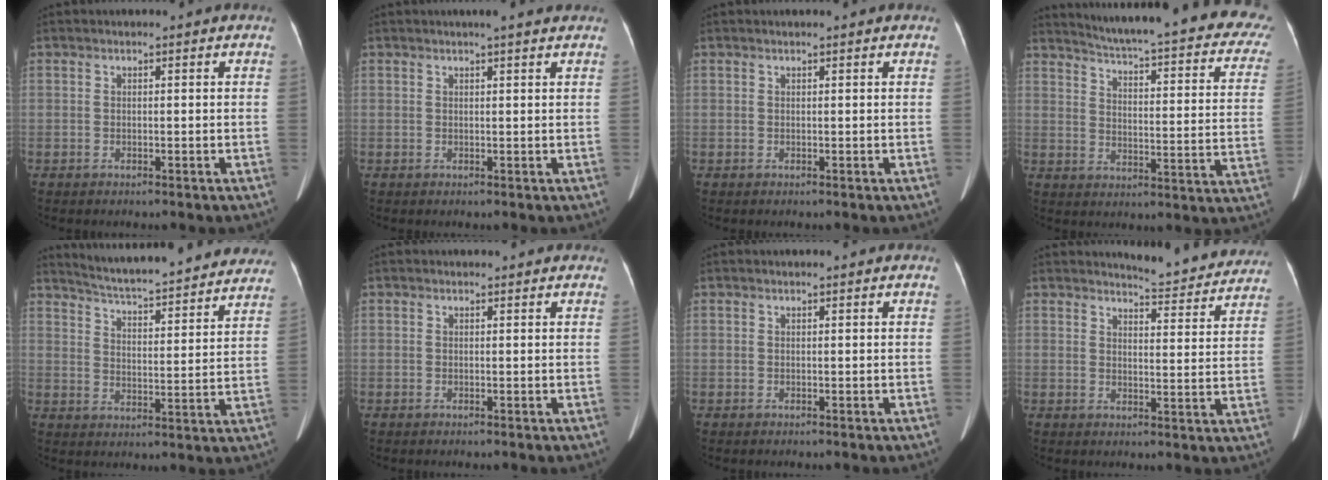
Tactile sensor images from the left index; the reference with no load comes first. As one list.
[{"total": 3.8, "force": [3.2, 0.1, 2.0], "torque": [-0.027, 0.013, 0.037]}, {"total": 1.2, "force": [1.0, 0.1, 0.5], "torque": [-0.009, 0.020, 0.014]}, {"total": 26.7, "force": [22.2, 4.3, 14.2], "torque": [-0.195, -0.052, 0.254]}, {"total": 26.5, "force": [24.4, 3.6, 9.7], "torque": [-0.151, -0.037, 0.310]}, {"total": 1.8, "force": [1.6, 0.7, 0.5], "torque": [-0.010, 0.010, 0.012]}, {"total": 0.6, "force": [0.6, 0.0, 0.2], "torque": [-0.003, 0.015, 0.009]}, {"total": 11.2, "force": [10.9, 1.4, 2.3], "torque": [-0.020, -0.027, 0.117]}]